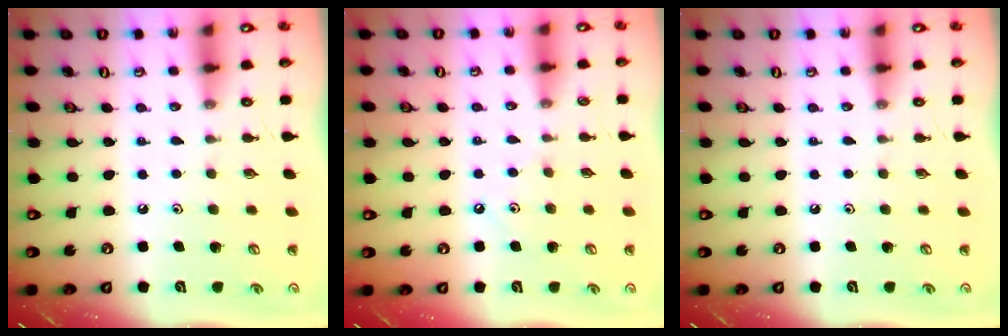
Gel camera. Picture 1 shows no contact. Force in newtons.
{"total": 3.9, "press": 3.8, "slide": 0.5}
{"total": 0.0}